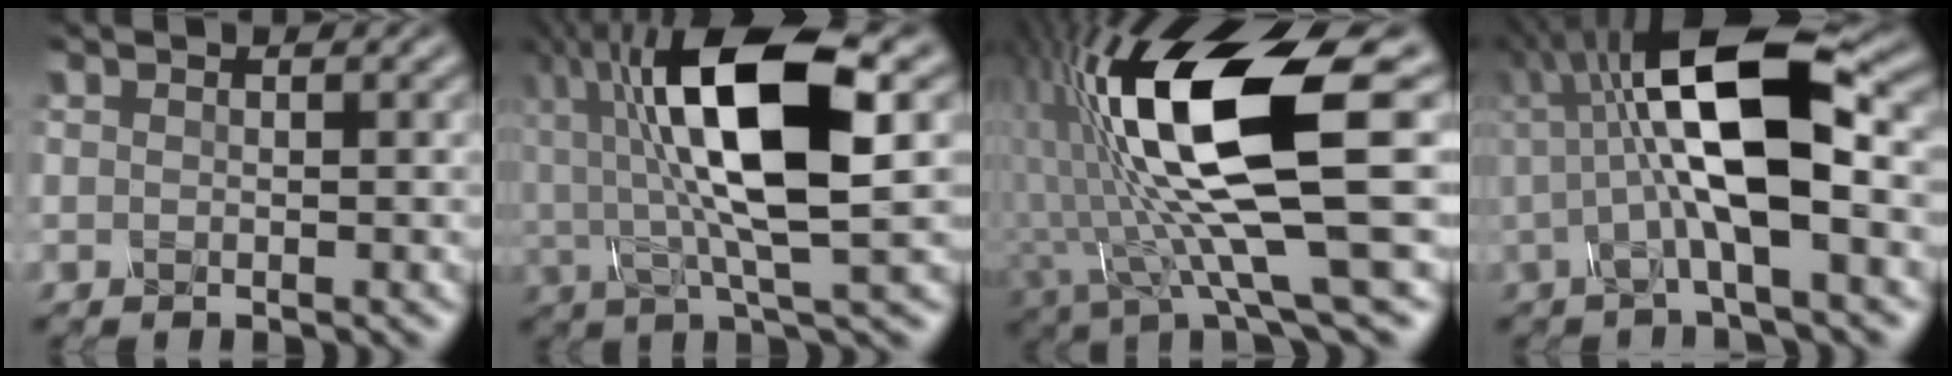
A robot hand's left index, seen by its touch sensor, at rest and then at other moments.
{"total": 12.5, "force": [2.7, 4.0, 11.5], "torque": [-0.213, 0.011, 0.043]}
{"total": 13.2, "force": [1.8, 3.2, 12.7], "torque": [-0.232, -0.005, 0.036]}
{"total": 11.0, "force": [1.3, 3.3, 10.4], "torque": [-0.184, 0.013, 0.016]}